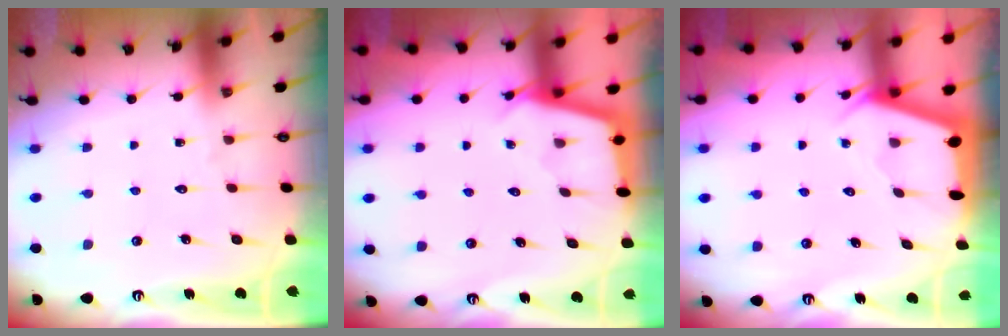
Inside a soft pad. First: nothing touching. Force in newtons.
{"total": 2.7, "press": 2.7, "slide": 0.3}
{"total": 2.4, "press": 2.4, "slide": 0.3}